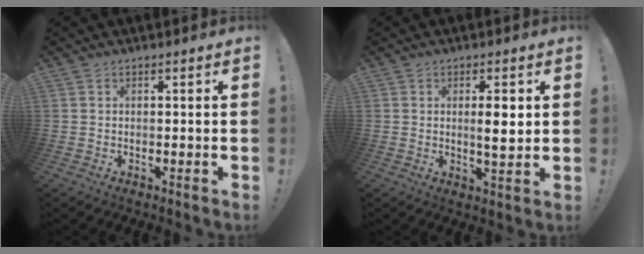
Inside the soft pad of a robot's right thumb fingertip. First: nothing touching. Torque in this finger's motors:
{"motor_torque": [0.53, 0.55, 0.81, 0.12, 0.00]}